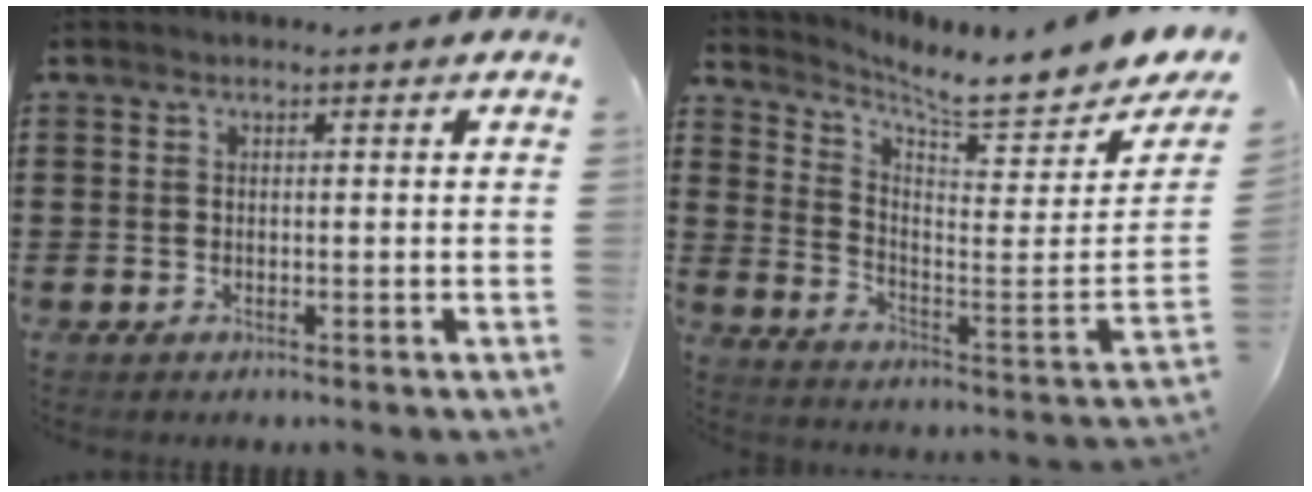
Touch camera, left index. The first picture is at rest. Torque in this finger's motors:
{"motor_torque": [0.36, -0.39, 0.25, 0.13]}